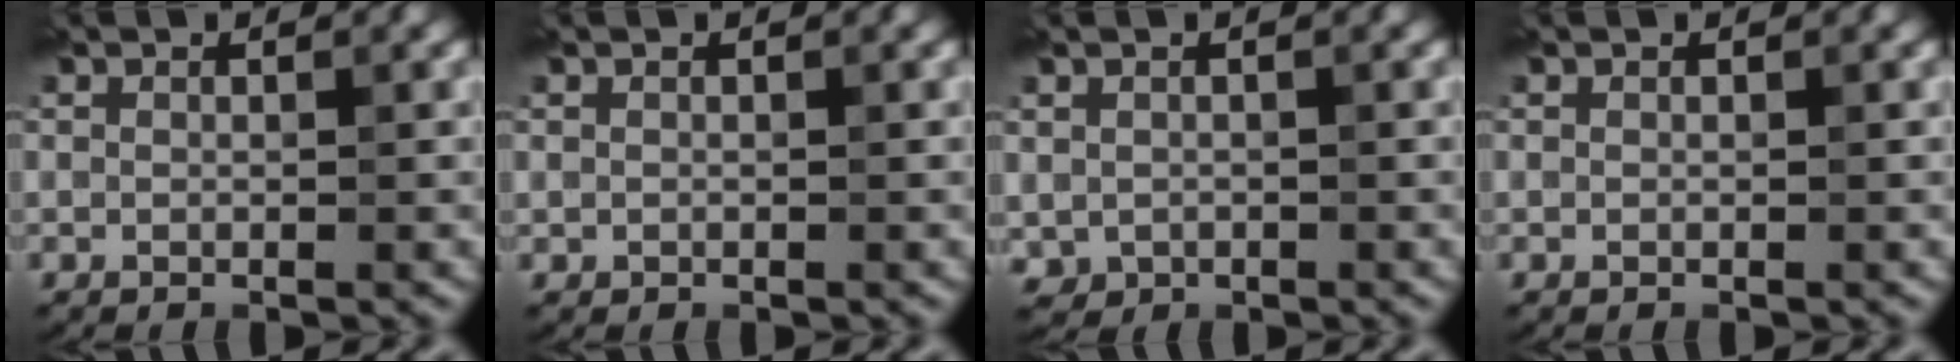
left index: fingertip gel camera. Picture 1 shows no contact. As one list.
[{"total": 0.0}, {"total": 1.3, "force": [0.0, 1.2, 0.6], "torque": [-0.011, -0.008, 0.001]}, {"total": 0.0}]